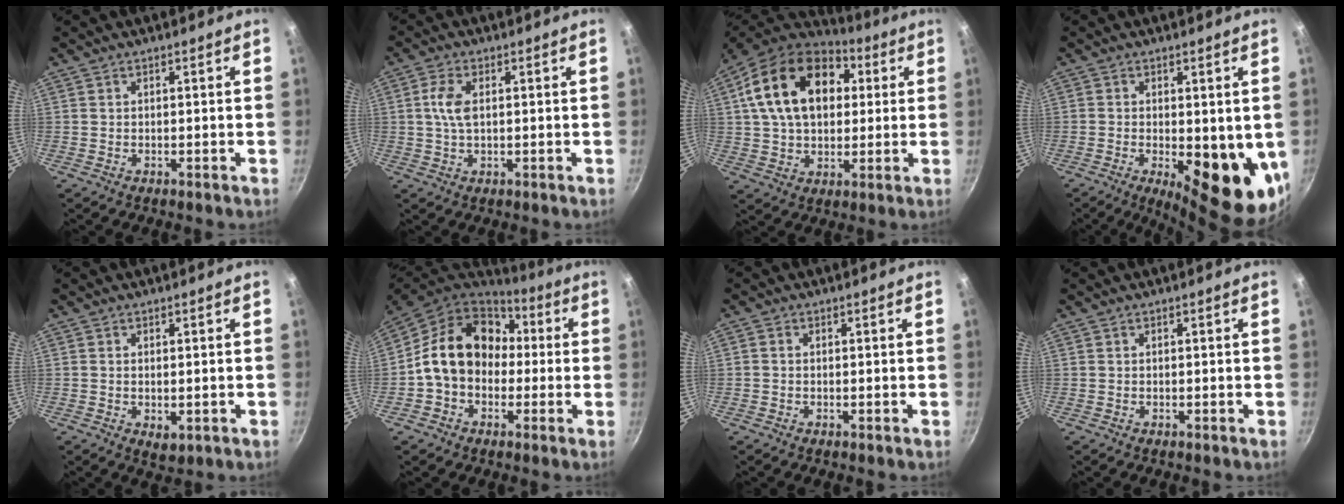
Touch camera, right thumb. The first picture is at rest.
{"total": 4.9, "force": [0.8, 2.5, 4.1], "torque": [-0.086, 0.007, 0.012]}
{"total": 21.9, "force": [5.7, 14.7, 15.2], "torque": [-0.238, 0.014, 0.085]}
{"total": 14.9, "force": [-2.5, 5.9, 13.5], "torque": [-0.157, -0.028, -0.022]}
{"total": 2.8, "force": [-0.4, 1.6, 2.3], "torque": [-0.034, -0.011, -0.002]}
{"total": 17.5, "force": [1.0, 13.8, 10.6], "torque": [-0.151, 0.048, 0.004]}
{"total": 0.7, "force": [-0.1, 0.6, 0.4], "torque": [-0.007, 0.004, -0.003]}
{"total": 0.0}